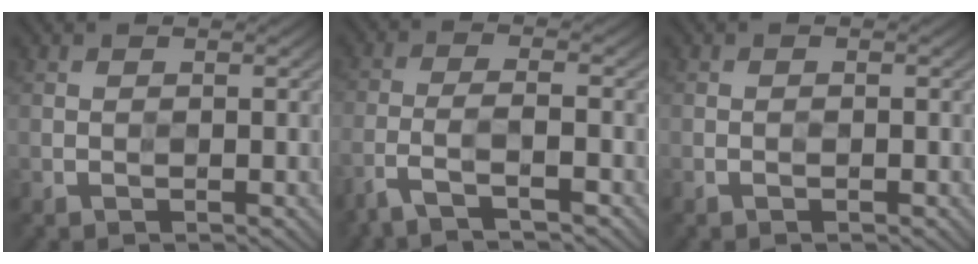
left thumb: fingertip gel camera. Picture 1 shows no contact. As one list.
[{"total": 5.1, "force": [-3.5, 0.9, 3.5], "torque": [-0.069, 0.000, -0.081]}, {"total": 0.5, "force": [-0.3, 0.1, 0.4], "torque": [-0.008, 0.001, -0.006]}]